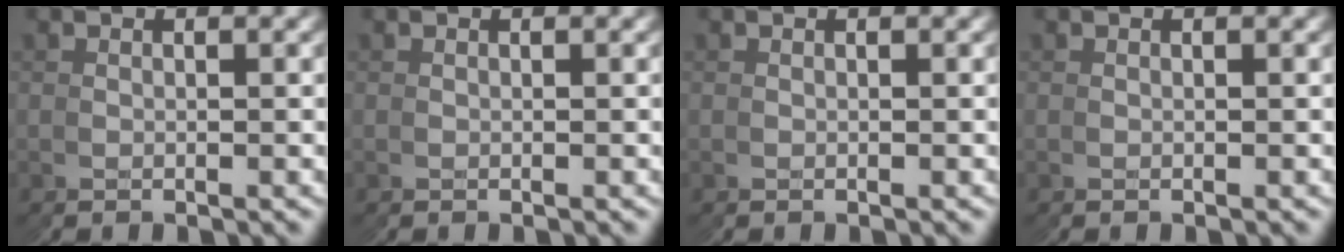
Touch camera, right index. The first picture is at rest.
{"total": 0.0}
{"total": 0.0}
{"total": 0.0}